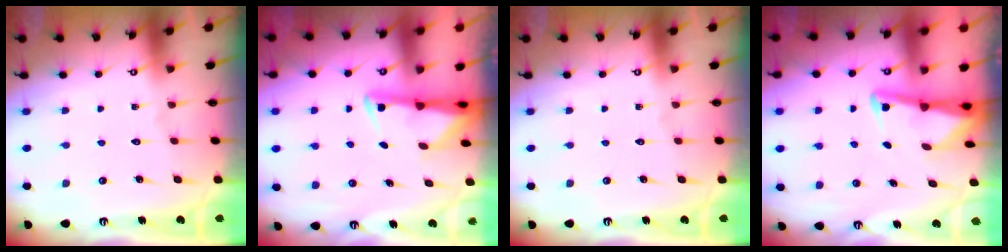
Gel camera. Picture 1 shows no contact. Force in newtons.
{"total": 2.8, "press": 2.7, "slide": 0.6}
{"total": 0.0}
{"total": 3.2, "press": 3.2, "slide": 0.3}